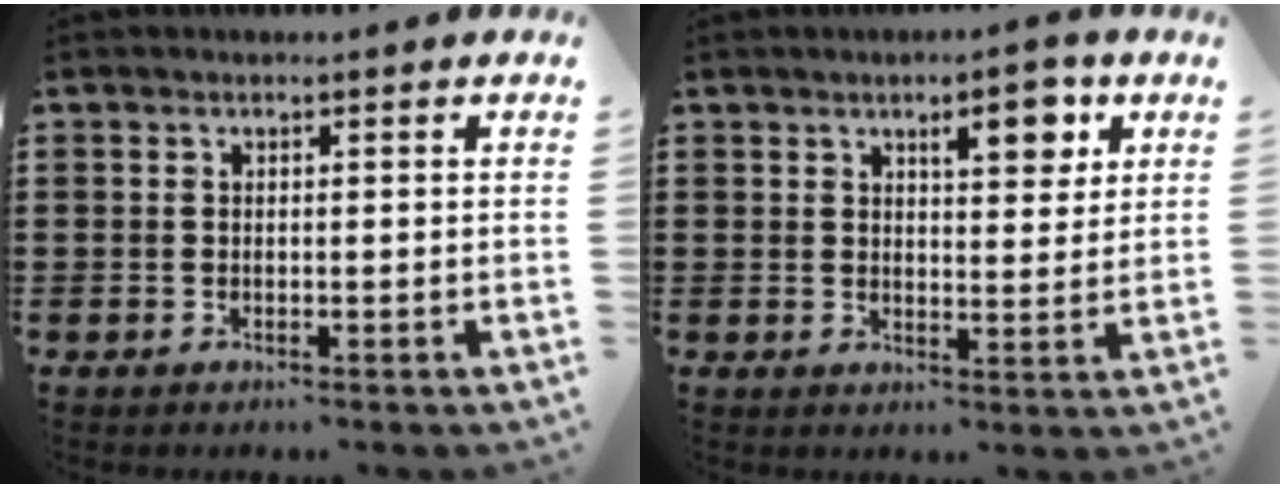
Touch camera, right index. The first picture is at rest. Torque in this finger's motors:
{"motor_torque": [0.15, 0.02, 0.13, 0.03]}